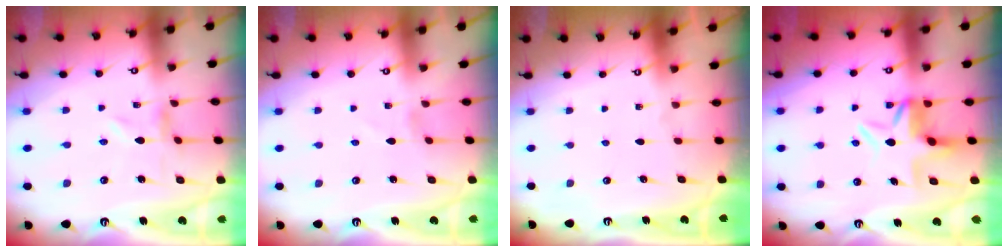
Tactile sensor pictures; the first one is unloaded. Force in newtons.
{"total": 1.2, "press": 1.2, "slide": 0.1}
{"total": 0.0}
{"total": 7.8, "press": 7.5, "slide": 2.0}